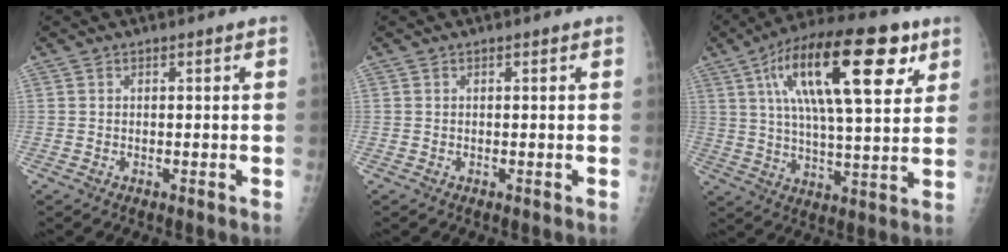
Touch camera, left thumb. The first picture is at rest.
{"total": 0.0}
{"total": 23.5, "force": [9.5, 8.3, 19.9], "torque": [-0.319, -0.001, 0.149]}